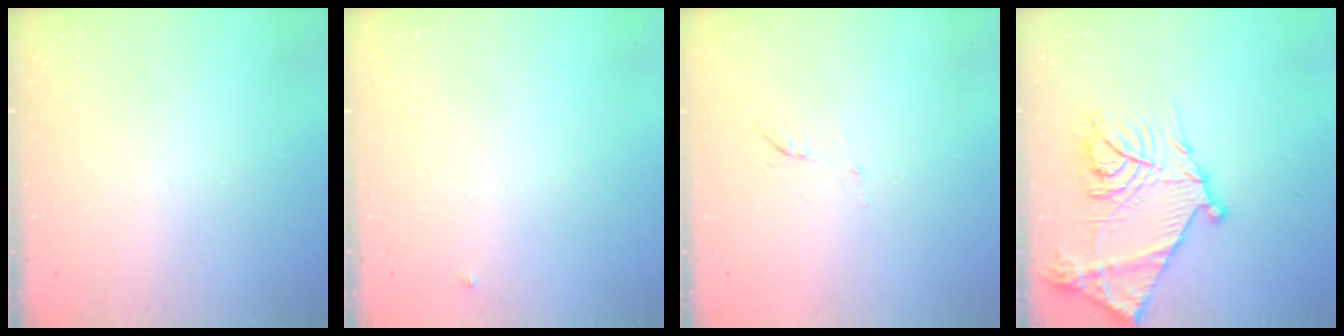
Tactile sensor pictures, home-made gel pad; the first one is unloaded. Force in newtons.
{"total": 2.7, "press": 2.7, "slide": 0.4}
{"total": 4.3, "press": 4.1, "slide": 1.3}
{"total": 22.3, "press": 22.2, "slide": 2.0}